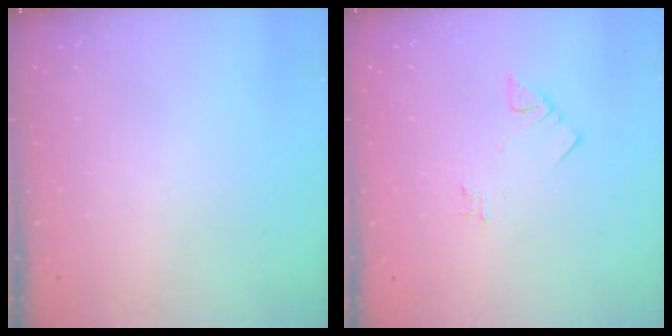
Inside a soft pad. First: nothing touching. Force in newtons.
{"total": 2.6, "press": 2.6, "slide": 0.3}